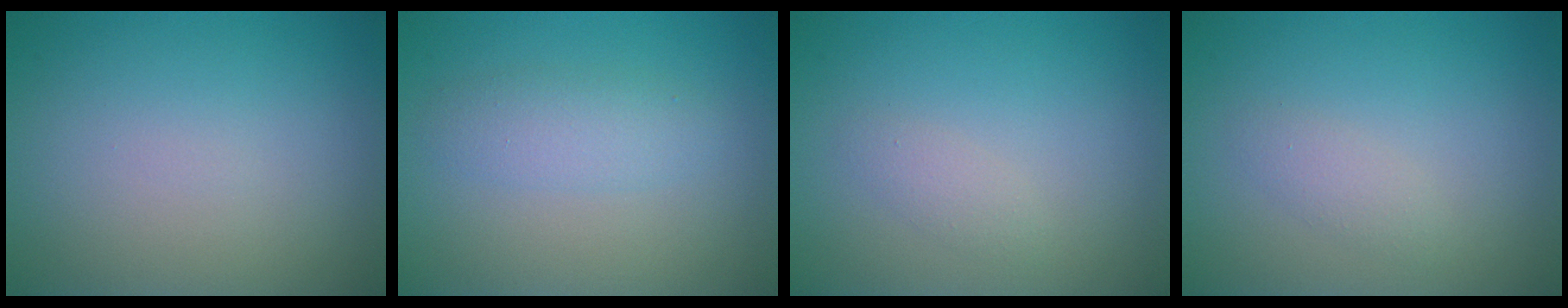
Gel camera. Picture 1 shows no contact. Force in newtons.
{"total": 2.3, "press": 2.3, "slide": 0.1}
{"total": 1.1, "press": 1.1, "slide": 0.1}
{"total": 1.2, "press": 1.2, "slide": 0.1}